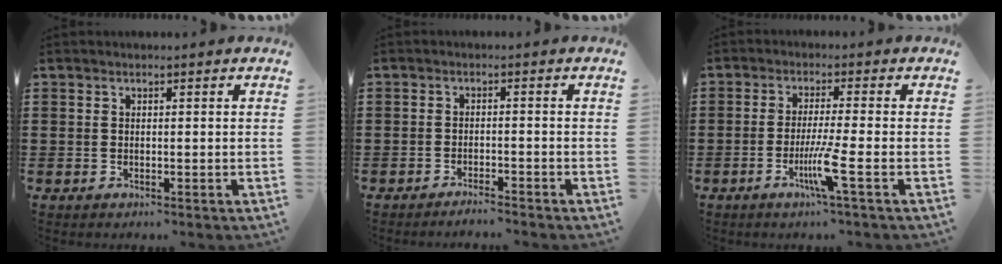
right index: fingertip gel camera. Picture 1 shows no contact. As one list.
[{"total": 1.8, "force": [-1.8, -0.2, 0.3], "torque": [-0.006, 0.003, -0.036]}, {"total": 5.8, "force": [-2.5, -0.9, 5.1], "torque": [-0.100, -0.022, -0.048]}]